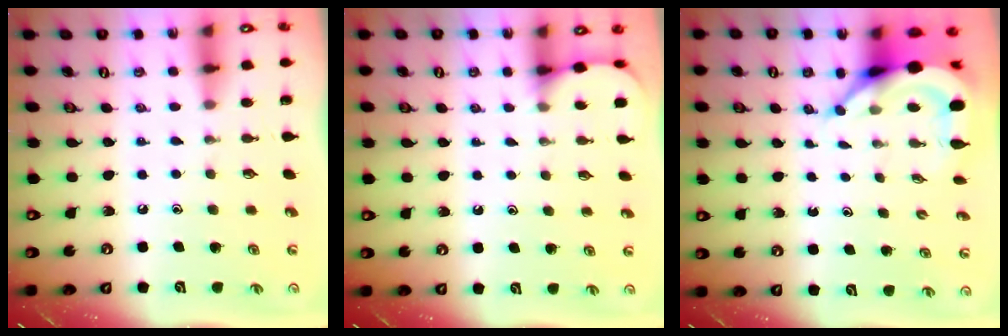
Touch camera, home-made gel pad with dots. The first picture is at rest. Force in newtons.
{"total": 3.5, "press": 3.5, "slide": 0.3}
{"total": 7.4, "press": 7.3, "slide": 1.0}